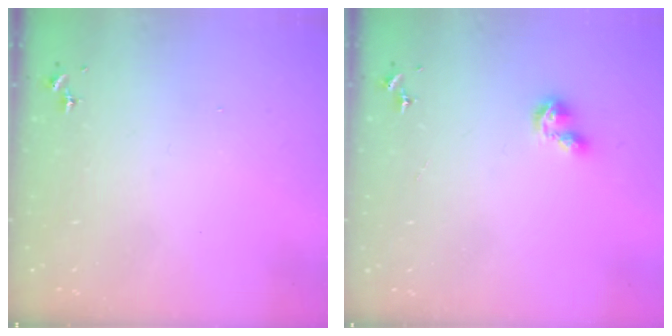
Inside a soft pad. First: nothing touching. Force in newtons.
{"total": 2.6, "press": 2.6, "slide": 0.3}